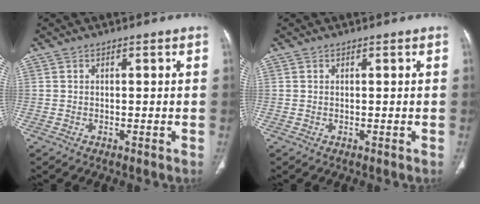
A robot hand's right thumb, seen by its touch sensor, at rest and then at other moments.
{"total": 0.0}